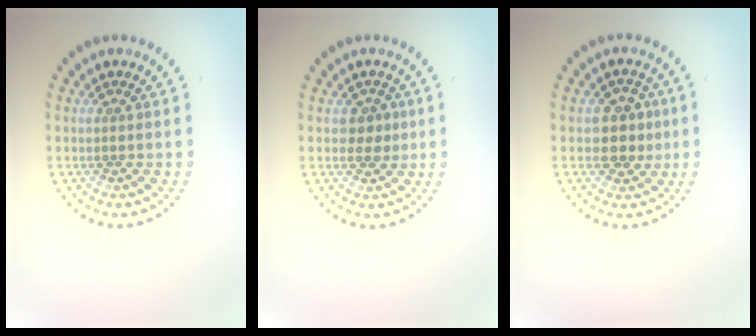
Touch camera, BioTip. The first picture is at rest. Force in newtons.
{"total": 1.8, "press": 1.6, "slide": 0.7}
{"total": 3.0, "press": 2.9, "slide": 0.9}